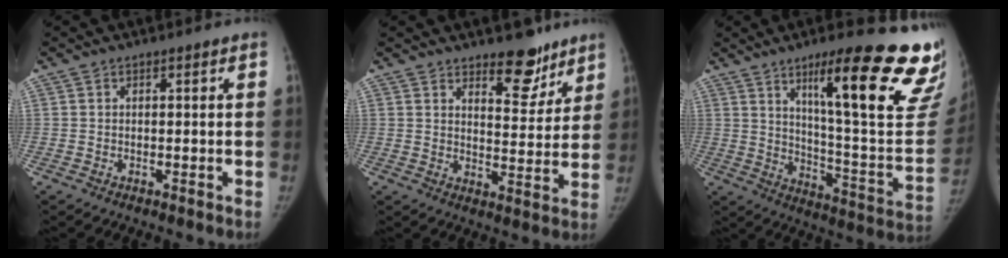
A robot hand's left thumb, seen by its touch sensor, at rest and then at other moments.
{"total": 9.3, "force": [6.9, 4.1, 4.7], "torque": [-0.029, -0.049, 0.102]}
{"total": 29.3, "force": [18.4, 4.9, 22.3], "torque": [-0.235, -0.095, 0.263]}